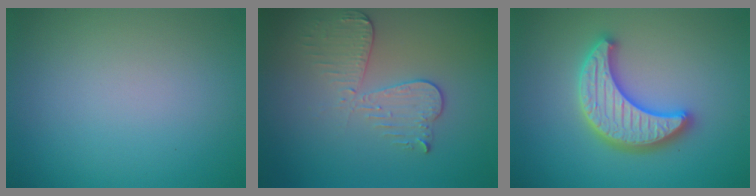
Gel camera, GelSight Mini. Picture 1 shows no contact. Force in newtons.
{"total": 3.4, "press": 3.0, "slide": 1.5}
{"total": 5.3, "press": 5.2, "slide": 0.9}